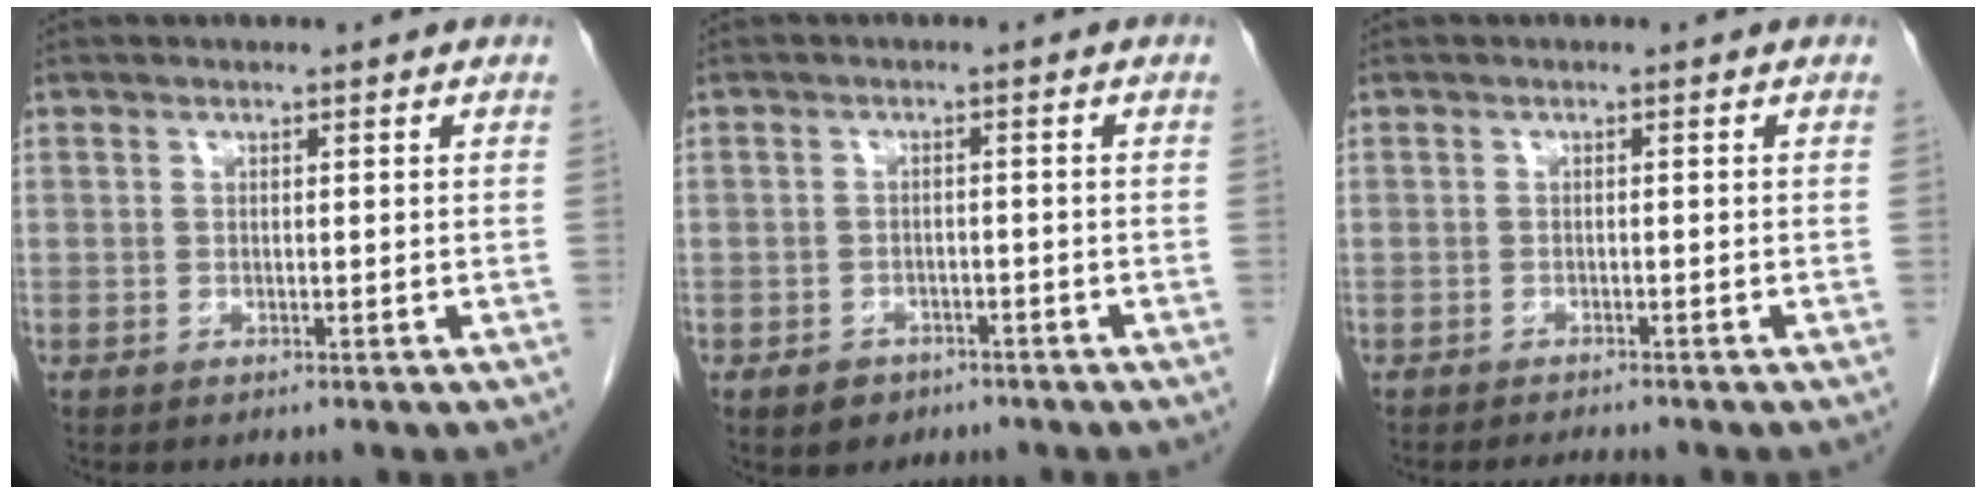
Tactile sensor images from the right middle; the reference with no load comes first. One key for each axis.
{"total": 3.3, "fx": -2.0, "fy": 2.4, "fz": 0.9, "tx": -0.014, "ty": 0.006, "tz": -0.022}
{"total": 1.9, "fx": -1.9, "fy": -0.2, "fz": 0.4, "tx": -0.008, "ty": -0.007, "tz": -0.027}